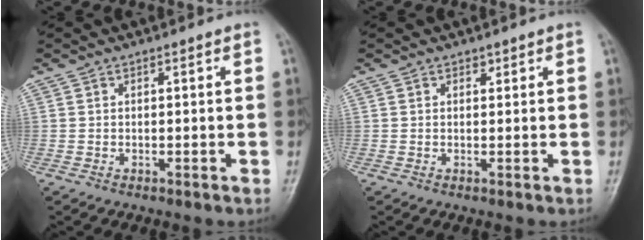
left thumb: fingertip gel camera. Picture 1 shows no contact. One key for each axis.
{"total": 0.9, "fx": 0.6, "fy": 0.7, "fz": 0.2, "tx": 0.006, "ty": -0.003, "tz": 0.007}